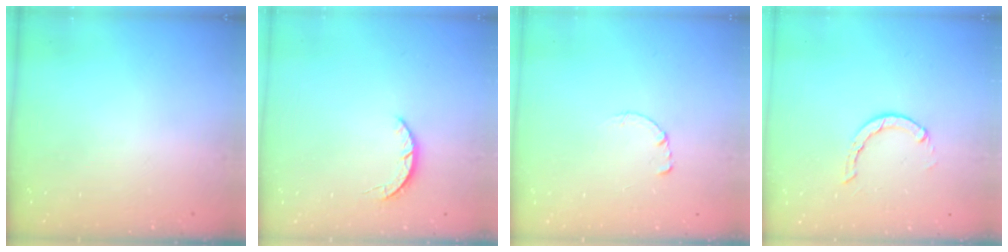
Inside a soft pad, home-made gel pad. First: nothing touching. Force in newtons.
{"total": 2.2, "press": 2.2, "slide": 0.4}
{"total": 0.7, "press": 0.6, "slide": 0.1}
{"total": 2.8, "press": 2.7, "slide": 0.4}